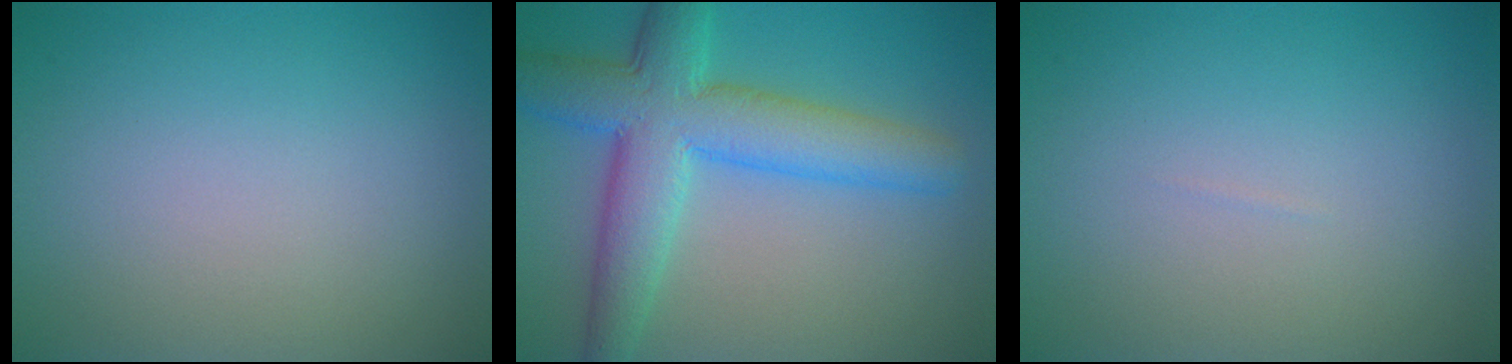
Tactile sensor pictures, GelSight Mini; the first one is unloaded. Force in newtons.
{"total": 8.2, "press": 8.2, "slide": 0.2}
{"total": 0.0}